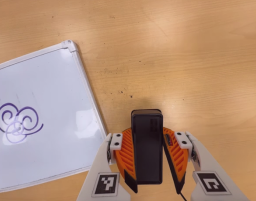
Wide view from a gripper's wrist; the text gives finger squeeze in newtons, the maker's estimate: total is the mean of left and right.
{"total": 6.6, "left": 5.2, "right": 7.9}